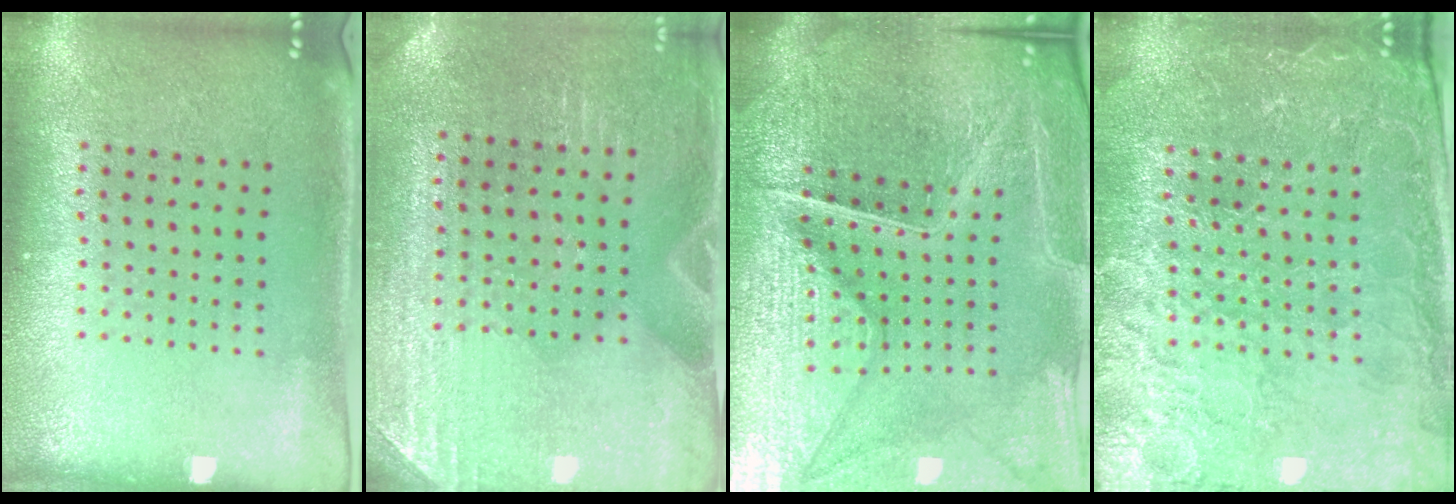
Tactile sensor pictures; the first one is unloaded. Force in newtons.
{"total": 2.9, "press": 2.8, "slide": 0.4}
{"total": 5.8, "press": 5.4, "slide": 2.1}
{"total": 4.1, "press": 4.0, "slide": 1.0}